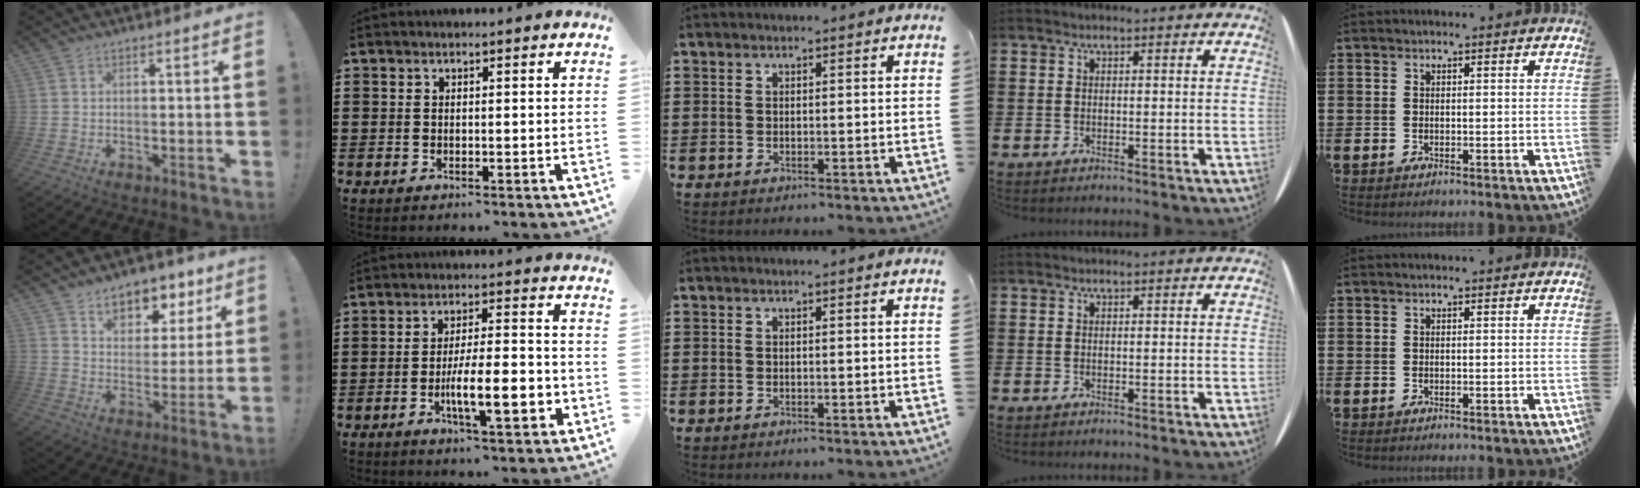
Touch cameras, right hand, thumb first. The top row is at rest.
{"thumb": {"total": 9.1, "force": [6.5, 5.7, 2.9], "torque": [-0.036, -0.051, 0.121]}, "index": {"total": 10.7, "force": [-3.1, 3.0, 9.8], "torque": [-0.169, -0.006, -0.053]}}